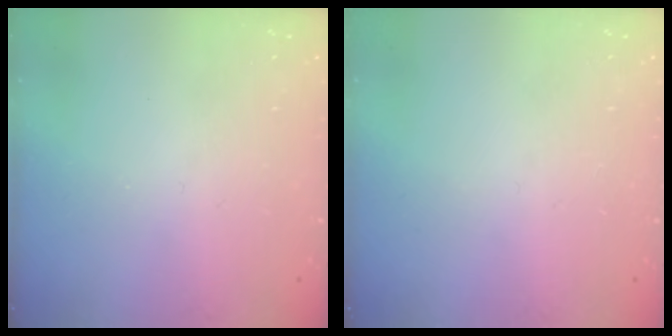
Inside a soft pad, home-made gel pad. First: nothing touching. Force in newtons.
{"total": 0.0}